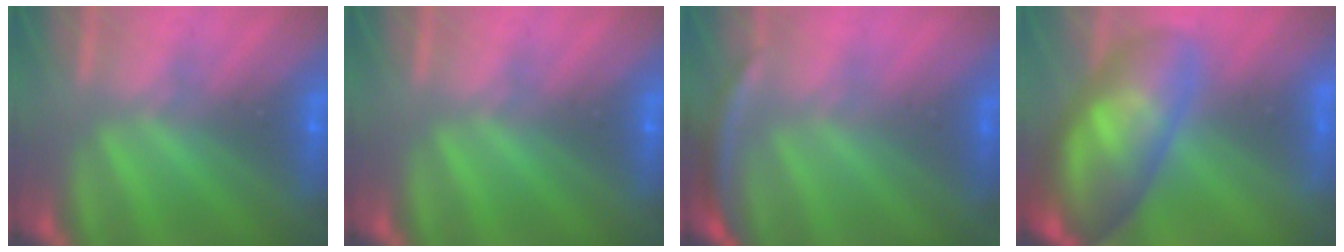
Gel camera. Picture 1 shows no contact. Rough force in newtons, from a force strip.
{"total": 0.0}
{"total": 2.9}
{"total": 11.6}